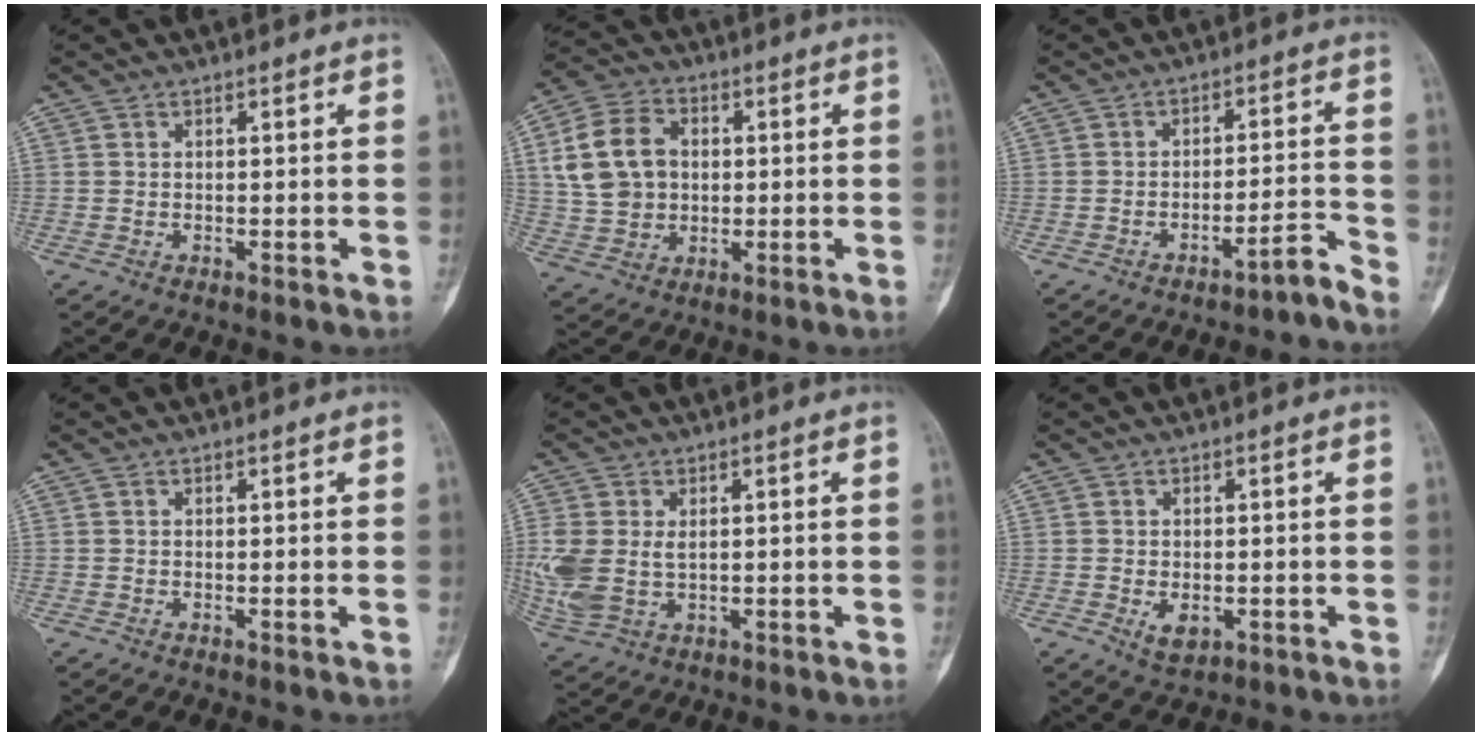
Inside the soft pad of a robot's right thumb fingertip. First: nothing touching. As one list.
[{"total": 13.3, "force": [2.2, 10.3, 8.2], "torque": [-0.139, 0.012, 0.044]}, {"total": 4.1, "force": [-3.7, -0.1, 1.8], "torque": [-0.025, 0.050, -0.054]}, {"total": 0.0}, {"total": 11.1, "force": [0.4, 7.7, 8.0], "torque": [-0.214, -0.005, 0.023]}, {"total": 3.3, "force": [-1.0, 2.0, 2.4], "torque": [-0.027, -0.004, -0.009]}]